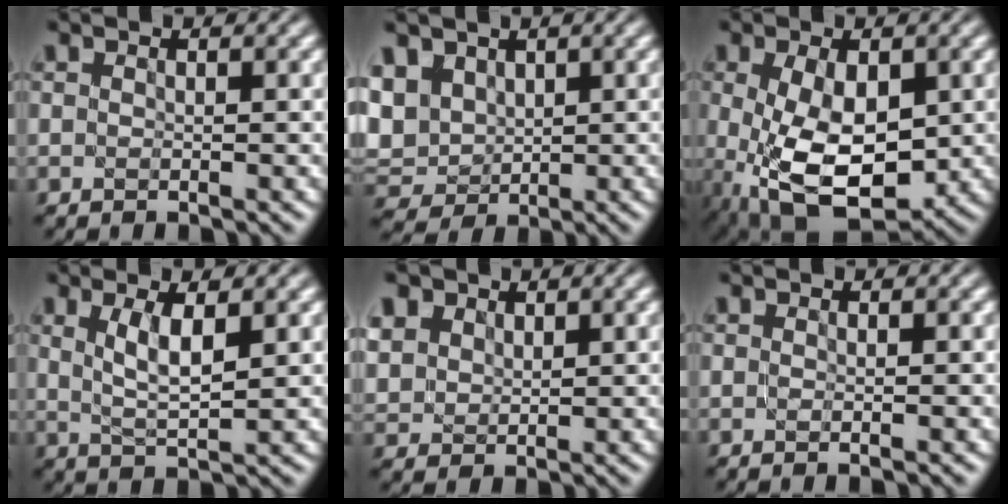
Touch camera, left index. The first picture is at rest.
{"total": 6.5, "force": [2.1, 5.1, 3.4], "torque": [-0.090, 0.022, 0.035]}
{"total": 9.7, "force": [-1.6, 5.4, 7.9], "torque": [-0.170, -0.025, -0.014]}
{"total": 3.3, "force": [1.2, 0.9, 3.0], "torque": [-0.061, -0.004, 0.026]}
{"total": 4.9, "force": [2.7, 3.6, 2.0], "torque": [-0.082, 0.010, 0.061]}
{"total": 0.9, "force": [-0.2, 0.4, 0.8], "torque": [-0.006, -0.008, -0.007]}